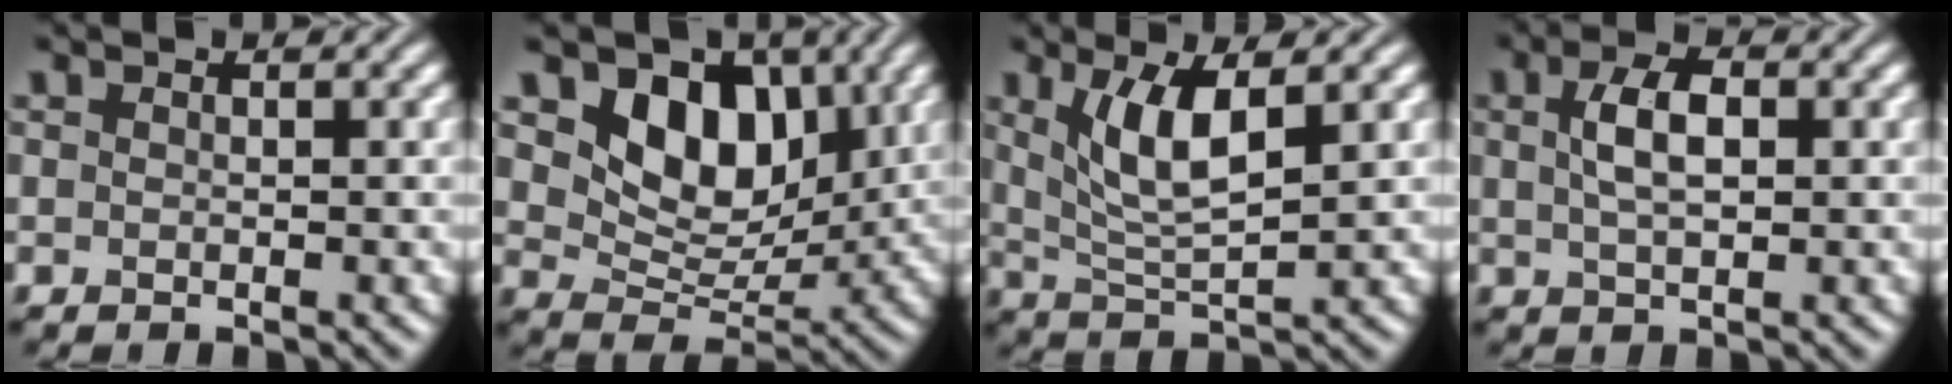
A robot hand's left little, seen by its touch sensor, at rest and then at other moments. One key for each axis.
{"total": 7.4, "fx": 2.9, "fy": 5.1, "fz": 4.5, "tx": -0.071, "ty": -0.016, "tz": 0.043}
{"total": 5.0, "fx": 1.8, "fy": 1.5, "fz": 4.5, "tx": -0.093, "ty": -0.007, "tz": 0.039}
{"total": 3.5, "fx": 0.8, "fy": 1.6, "fz": 3.0, "tx": -0.064, "ty": 0.005, "tz": 0.013}